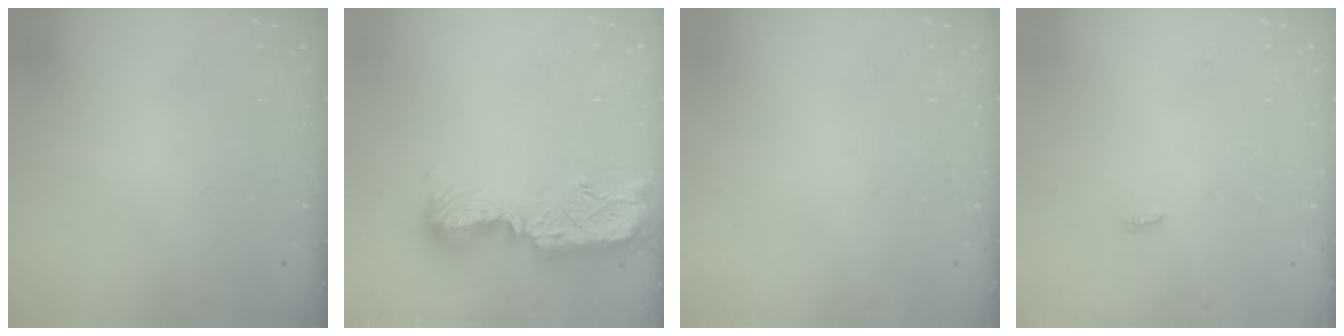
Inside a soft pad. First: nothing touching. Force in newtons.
{"total": 15.6, "press": 15.6, "slide": 0.7}
{"total": 0.0}
{"total": 2.3, "press": 2.3, "slide": 0.3}